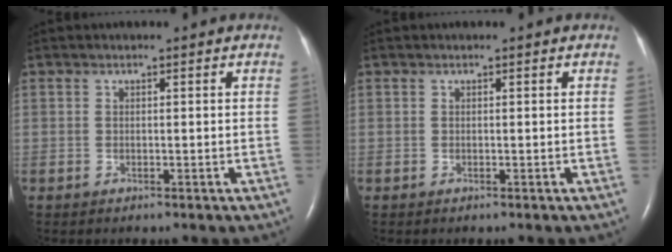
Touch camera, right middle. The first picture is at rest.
{"total": 0.0}